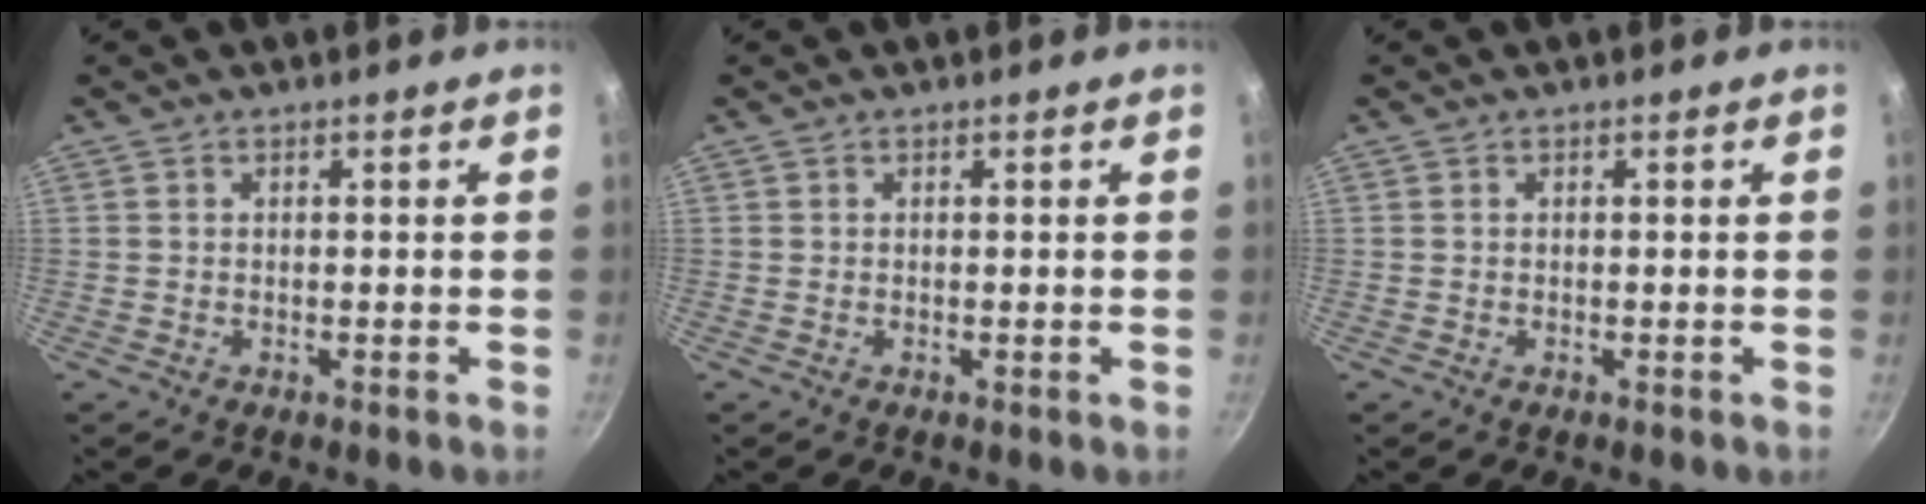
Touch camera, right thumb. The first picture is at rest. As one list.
[{"total": 0.0}, {"total": 0.0}]